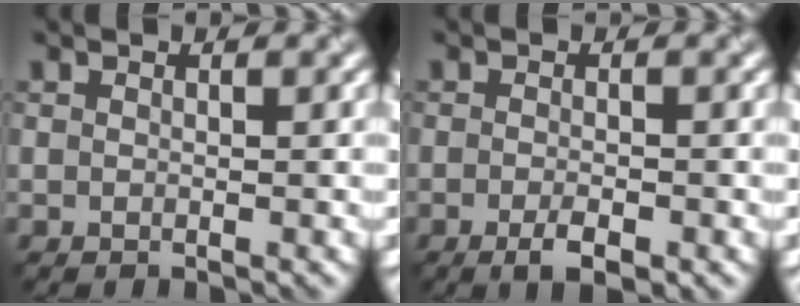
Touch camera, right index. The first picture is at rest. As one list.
[{"total": 2.5, "force": [-1.3, 0.7, 2.0], "torque": [-0.036, -0.004, -0.022]}]